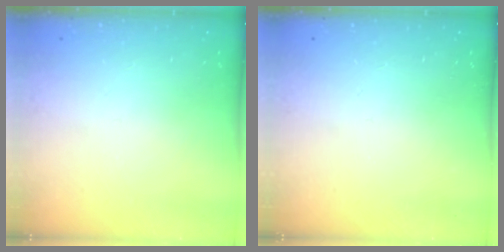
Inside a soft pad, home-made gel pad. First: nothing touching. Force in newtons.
{"total": 0.0}